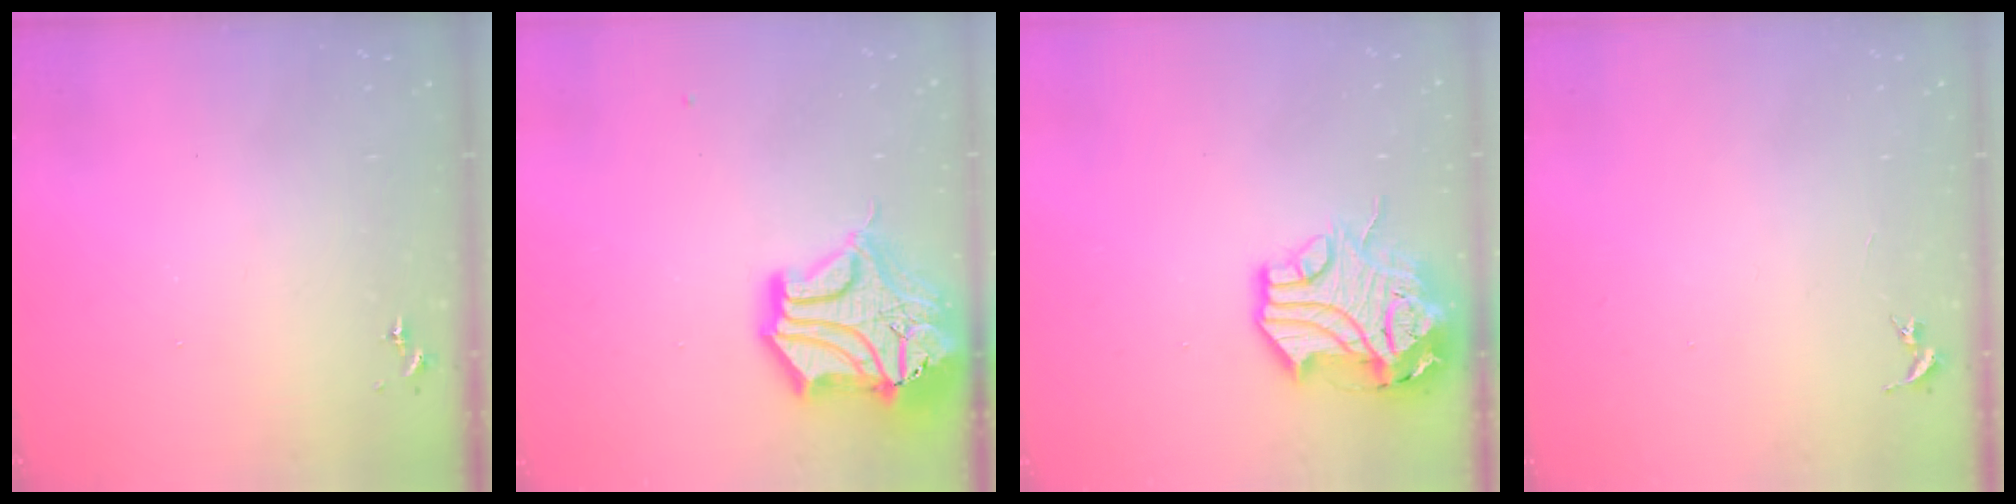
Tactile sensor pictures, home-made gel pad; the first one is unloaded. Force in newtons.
{"total": 18.3, "press": 18.2, "slide": 2.4}
{"total": 15.4, "press": 15.3, "slide": 2.0}
{"total": 0.0}